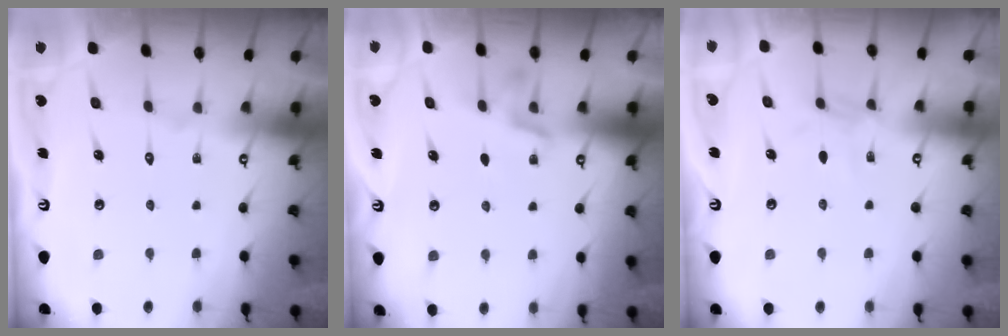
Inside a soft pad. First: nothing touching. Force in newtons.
{"total": 4.1, "press": 3.9, "slide": 1.3}
{"total": 5.4, "press": 5.4, "slide": 0.6}